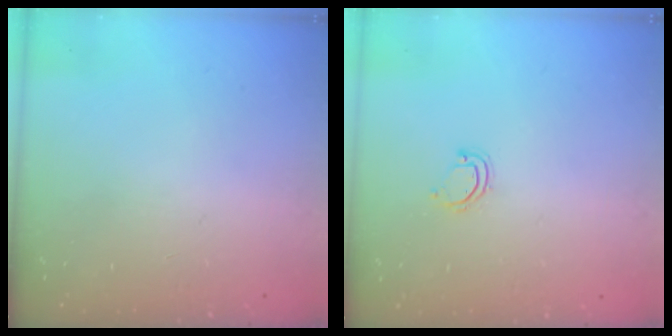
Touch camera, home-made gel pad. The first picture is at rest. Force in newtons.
{"total": 3.7, "press": 3.7, "slide": 0.3}